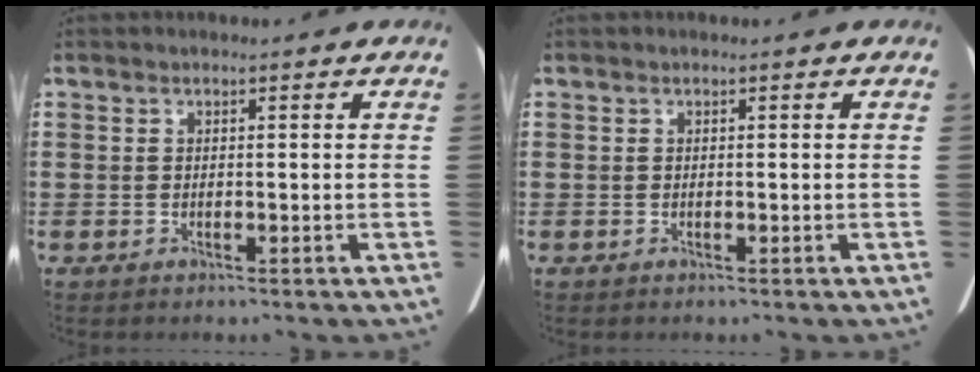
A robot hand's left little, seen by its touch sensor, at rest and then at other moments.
{"total": 0.0}